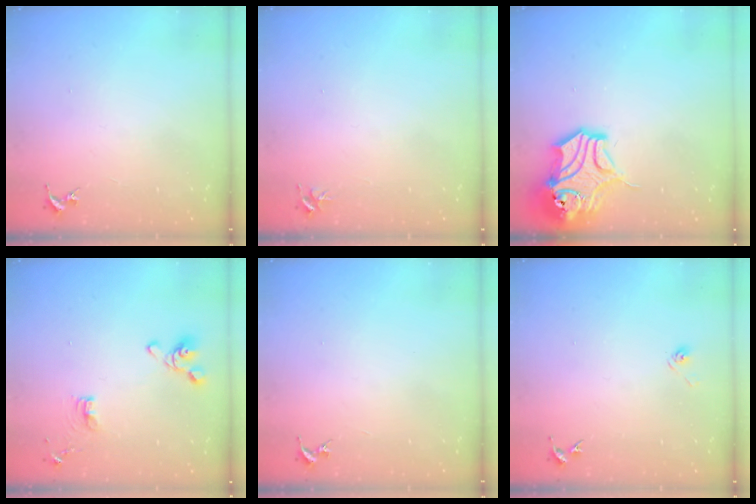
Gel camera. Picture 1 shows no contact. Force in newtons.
{"total": 3.5, "press": 3.5, "slide": 0.3}
{"total": 15.4, "press": 15.2, "slide": 2.1}
{"total": 9.9, "press": 9.7, "slide": 1.9}
{"total": 0.0}
{"total": 3.0, "press": 2.5, "slide": 1.7}